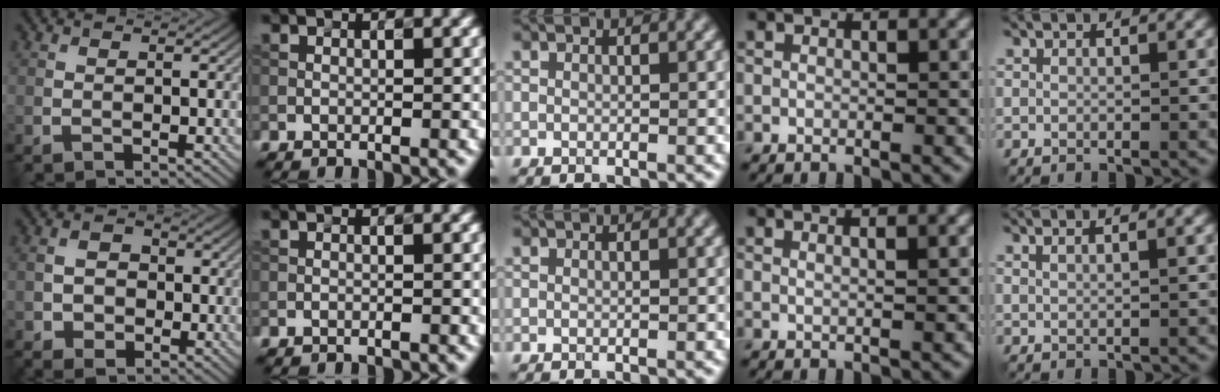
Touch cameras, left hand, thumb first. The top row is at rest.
{"thumb": {"total": 4.5, "force": [-1.1, 3.6, 2.5], "torque": [-0.045, -0.004, -0.019]}, "index": {"total": 0.5, "force": [-0.5, 0.0, 0.2], "torque": [-0.002, -0.001, -0.012]}, "ring": {"total": 2.8, "force": [1.4, 1.2, 2.1], "torque": [-0.002, 0.007, -0.007]}, "little": {"total": 2.1, "force": [1.3, 0.8, 1.5], "torque": [-0.009, 0.003, 0.002]}}